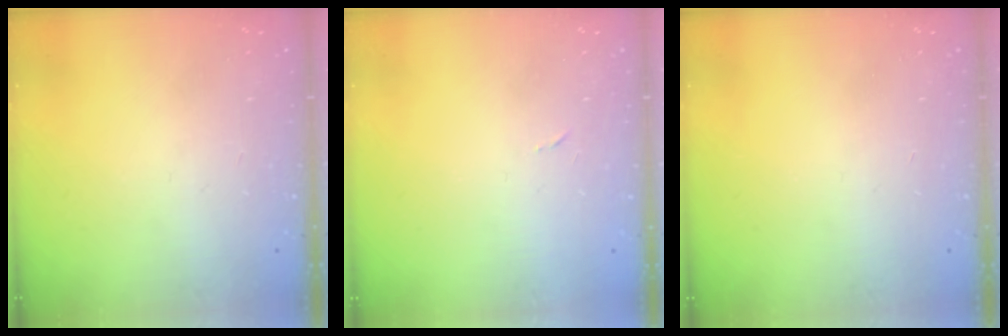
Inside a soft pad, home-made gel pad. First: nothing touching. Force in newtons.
{"total": 2.4, "press": 2.4, "slide": 0.4}
{"total": 0.0}